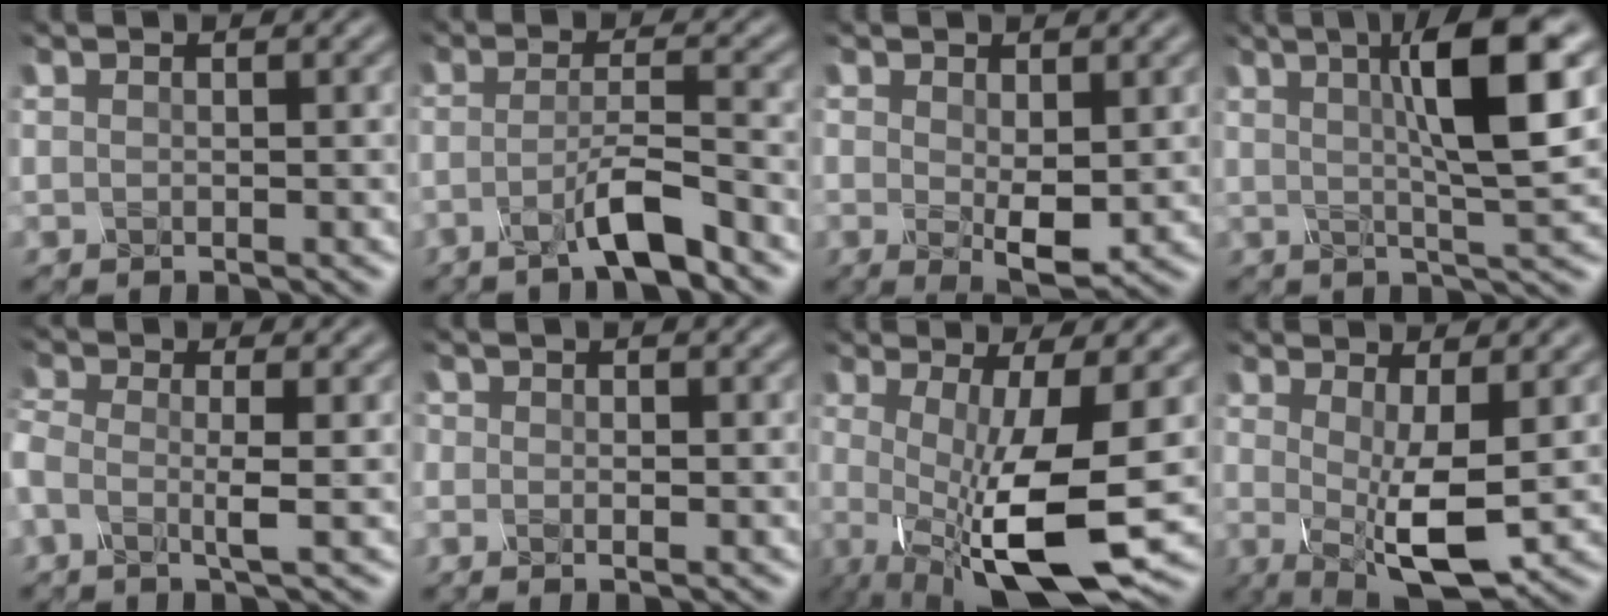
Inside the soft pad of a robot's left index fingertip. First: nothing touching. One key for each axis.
{"total": 4.1, "fx": -2.7, "fy": 0.4, "fz": 3.0, "tx": -0.047, "ty": 0.004, "tz": -0.059}
{"total": 3.5, "fx": 0.1, "fy": 1.4, "fz": 3.2, "tx": -0.066, "ty": -0.012, "tz": 0.008}
{"total": 8.5, "fx": 2.1, "fy": 1.6, "fz": 8.0, "tx": -0.110, "ty": 0.002, "tz": 0.030}
{"total": 3.1, "fx": -1.3, "fy": 0.7, "fz": 2.7, "tx": -0.054, "ty": -0.002, "tz": -0.034}
{"total": 1.4, "fx": -0.2, "fy": 0.9, "fz": 1.0, "tx": -0.014, "ty": -0.002, "tz": -0.005}
{"total": 12.3, "fx": -2.9, "fy": 3.4, "fz": 11.5, "tx": -0.189, "ty": -0.022, "tz": -0.046}
{"total": 6.4, "fx": -0.6, "fy": 1.8, "fz": 6.1, "tx": -0.105, "ty": -0.011, "tz": -0.010}